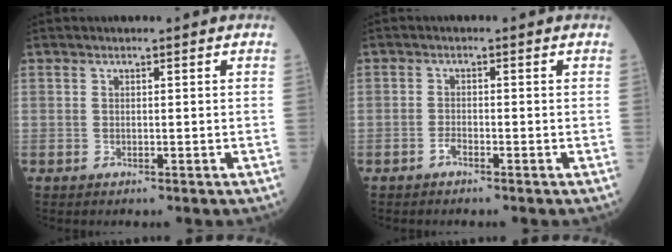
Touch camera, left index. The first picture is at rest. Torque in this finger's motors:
{"motor_torque": [0.11, 0.02, -0.01, 0.00]}